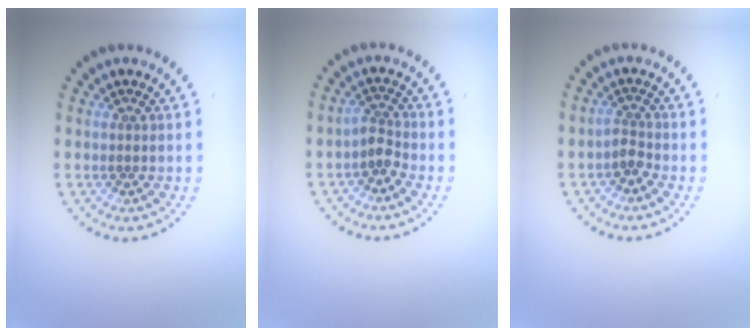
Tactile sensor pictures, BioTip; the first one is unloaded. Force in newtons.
{"total": 1.8, "press": 1.3, "slide": 1.3}
{"total": 1.4, "press": 1.0, "slide": 0.9}